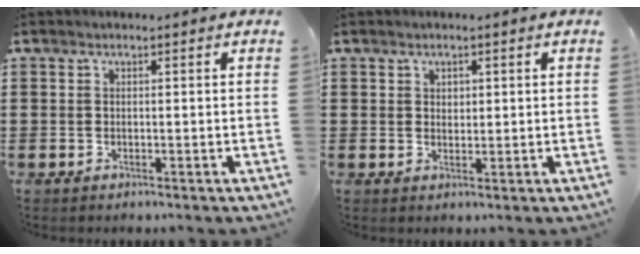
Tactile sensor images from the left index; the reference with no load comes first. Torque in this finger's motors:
{"motor_torque": [-0.03, -0.14, 0.00, 0.00]}